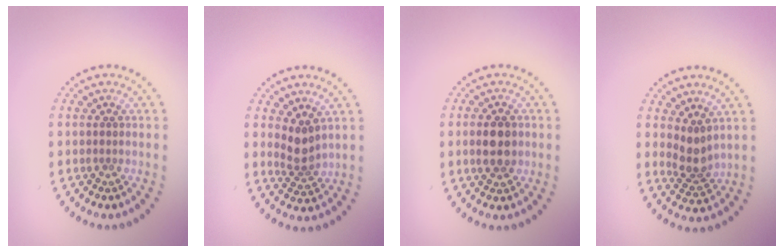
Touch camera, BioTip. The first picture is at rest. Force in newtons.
{"total": 2.4, "press": 1.9, "slide": 1.5}
{"total": 2.9, "press": 2.9, "slide": 0.1}
{"total": 2.6, "press": 2.0, "slide": 1.6}